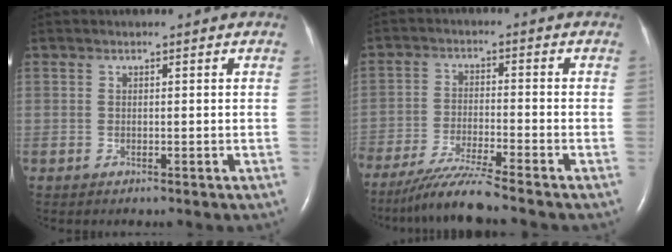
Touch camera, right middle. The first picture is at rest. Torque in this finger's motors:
{"motor_torque": [1.09, -1.05, 0.23, 0.10]}